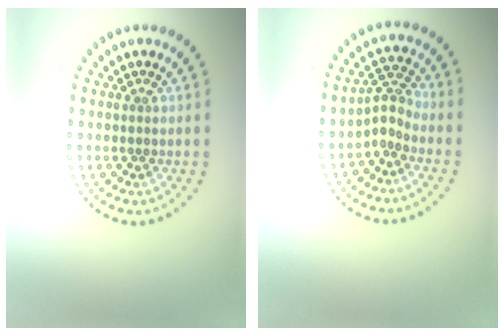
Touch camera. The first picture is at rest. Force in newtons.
{"total": 2.2, "press": 1.6, "slide": 1.6}